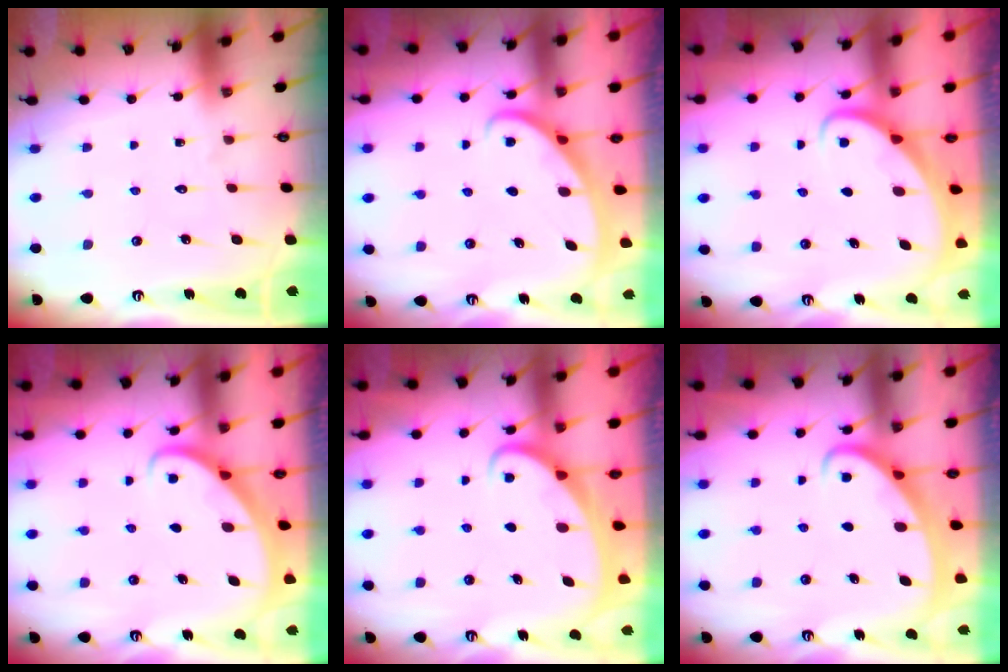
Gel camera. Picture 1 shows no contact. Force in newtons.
{"total": 2.8, "press": 2.8, "slide": 0.1}
{"total": 2.4, "press": 2.4, "slide": 0.2}
{"total": 2.7, "press": 2.7, "slide": 0.2}
{"total": 2.0, "press": 2.0, "slide": 0.0}
{"total": 2.6, "press": 2.6, "slide": 0.3}